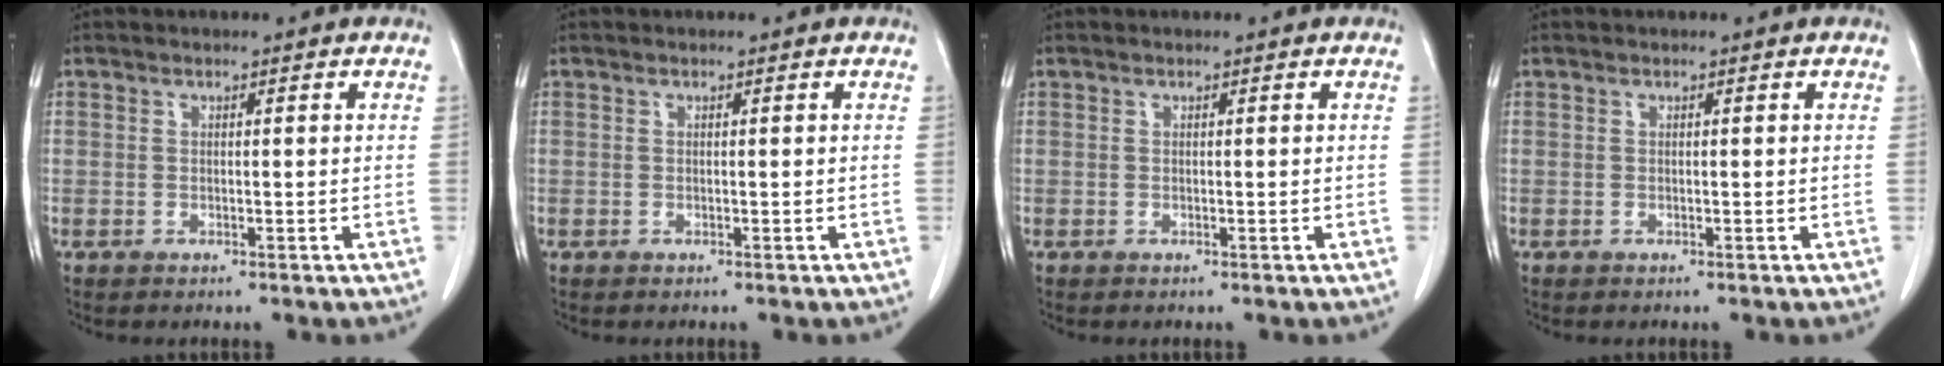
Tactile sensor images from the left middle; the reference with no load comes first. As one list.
[{"total": 0.0}, {"total": 0.0}, {"total": 0.0}]